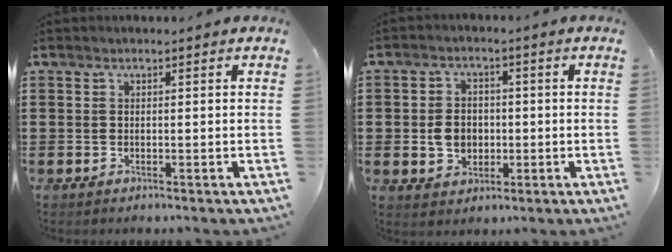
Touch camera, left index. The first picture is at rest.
{"total": 4.7, "force": [-0.6, 3.7, 2.9], "torque": [-0.053, 0.007, -0.014]}